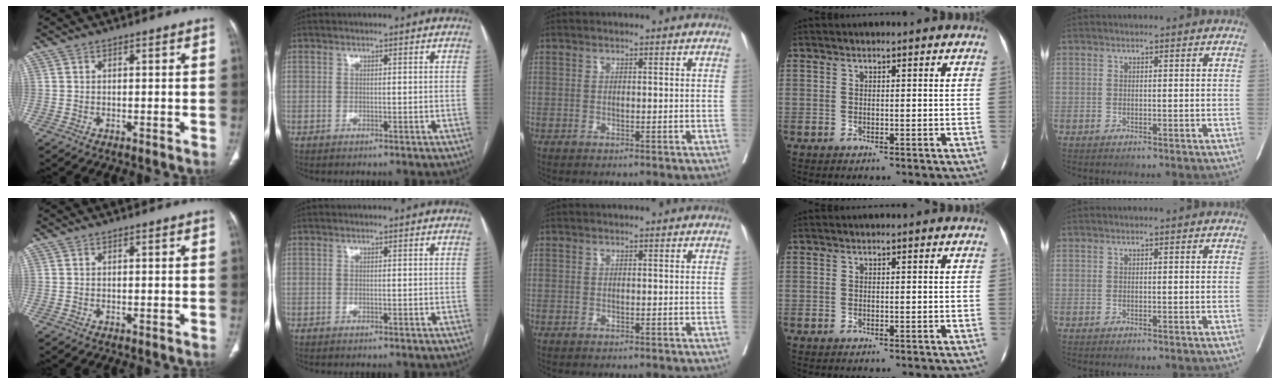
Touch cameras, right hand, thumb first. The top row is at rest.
{}